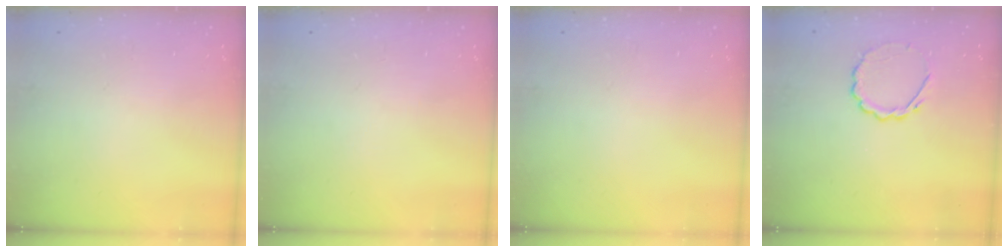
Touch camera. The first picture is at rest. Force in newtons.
{"total": 0.0}
{"total": 0.0}
{"total": 4.9, "press": 4.6, "slide": 1.5}